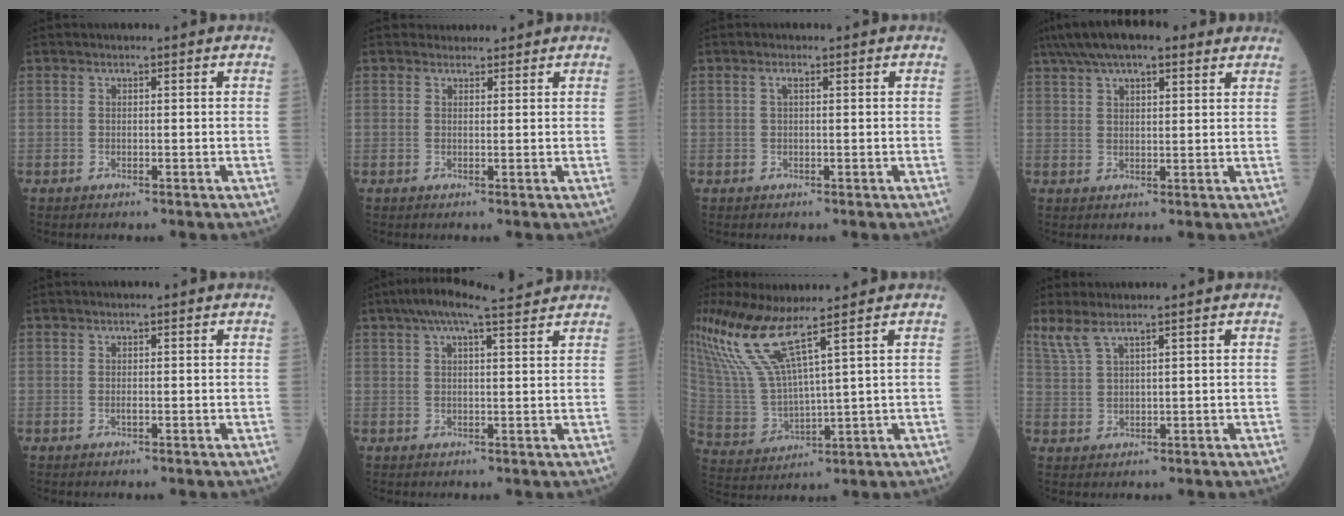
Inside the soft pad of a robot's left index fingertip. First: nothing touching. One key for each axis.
{"total": 1.5, "fx": 1.4, "fy": 0.6, "fz": -0.1, "tx": -0.002, "ty": 0.007, "tz": 0.021}
{"total": 0.8, "fx": 0.3, "fy": 0.1, "fz": 0.8, "tx": -0.018, "ty": 0.003, "tz": 0.004}
{"total": 12.6, "fx": 9.1, "fy": 3.5, "fz": 7.9, "tx": -0.145, "ty": 0.054, "tz": 0.145}
{"total": 0.0}
{"total": 8.9, "fx": 7.3, "fy": 0.5, "fz": 5.0, "tx": -0.086, "ty": 0.035, "tz": 0.102}
{"total": 10.7, "fx": 7.1, "fy": -0.6, "fz": 8.0, "tx": -0.188, "ty": -0.002, "tz": 0.151}
{"total": 3.4, "fx": 2.7, "fy": 0.0, "fz": 2.0, "tx": -0.060, "ty": 0.011, "tz": 0.066}